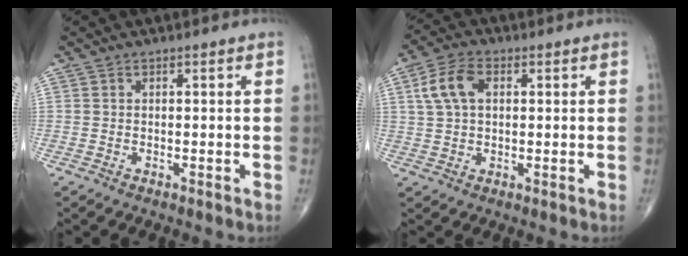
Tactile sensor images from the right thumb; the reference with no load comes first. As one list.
[{"total": 7.4, "force": [1.9, 4.5, 5.5], "torque": [-0.111, 0.013, 0.035]}]